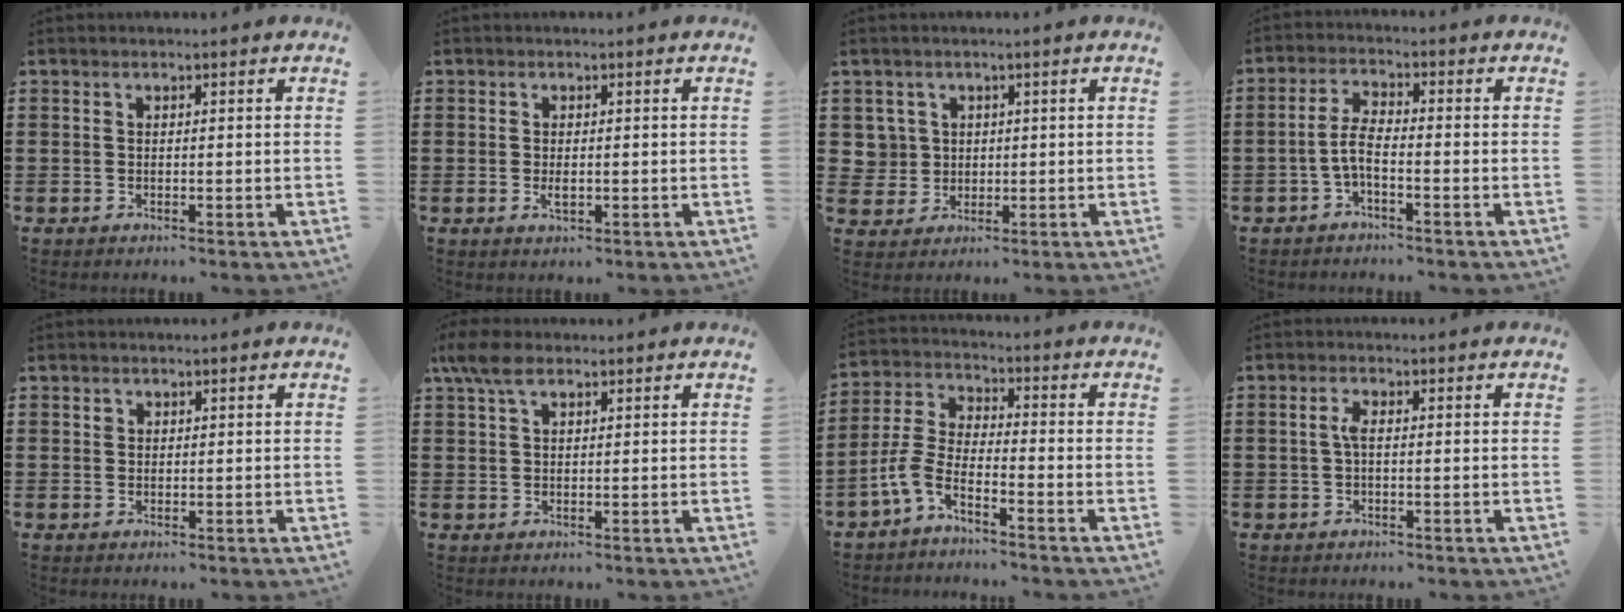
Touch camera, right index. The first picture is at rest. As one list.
[{"total": 1.6, "force": [-0.3, 0.6, 1.5], "torque": [-0.028, -0.002, -0.006]}, {"total": 3.4, "force": [0.8, 3.3, 0.4], "torque": [-0.026, 0.010, 0.014]}, {"total": 4.2, "force": [-1.8, 1.0, 3.7], "torque": [-0.086, -0.003, -0.041]}, {"total": 0.7, "force": [0.3, 0.7, 0.2], "torque": [-0.005, 0.004, 0.006]}, {"total": 4.7, "force": [2.5, 2.3, 3.2], "torque": [-0.080, 0.007, 0.044]}, {"total": 4.9, "force": [-4.0, 0.8, 2.7], "torque": [-0.088, -0.015, -0.087]}, {"total": 2.0, "force": [-0.2, 0.5, 1.9], "torque": [-0.045, 0.000, -0.008]}]